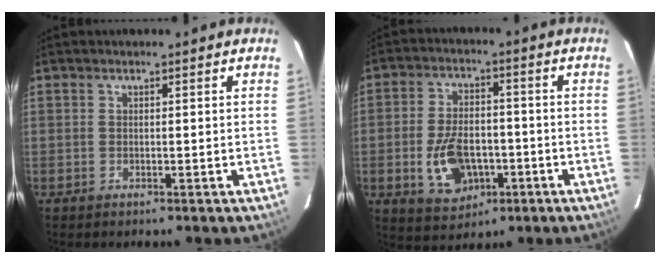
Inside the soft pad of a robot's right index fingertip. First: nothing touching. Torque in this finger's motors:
{"motor_torque": [0.88, -0.03, 0.27, 0.09]}